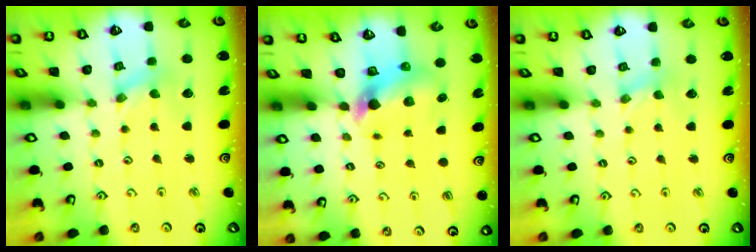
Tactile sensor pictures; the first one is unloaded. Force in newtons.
{"total": 5.2, "press": 5.1, "slide": 0.8}
{"total": 0.8, "press": 0.7, "slide": 0.3}